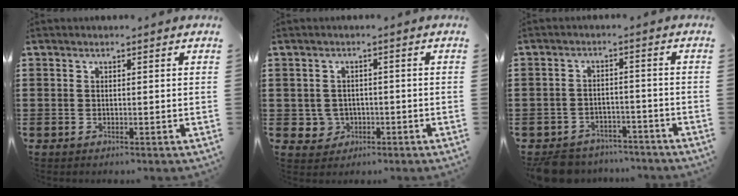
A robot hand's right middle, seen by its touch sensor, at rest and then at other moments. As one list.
[{"total": 2.4, "force": [-0.4, 2.3, 0.4], "torque": [-0.020, 0.006, -0.012]}, {"total": 4.8, "force": [-4.6, 1.3, 0.4], "torque": [-0.014, 0.012, -0.095]}]